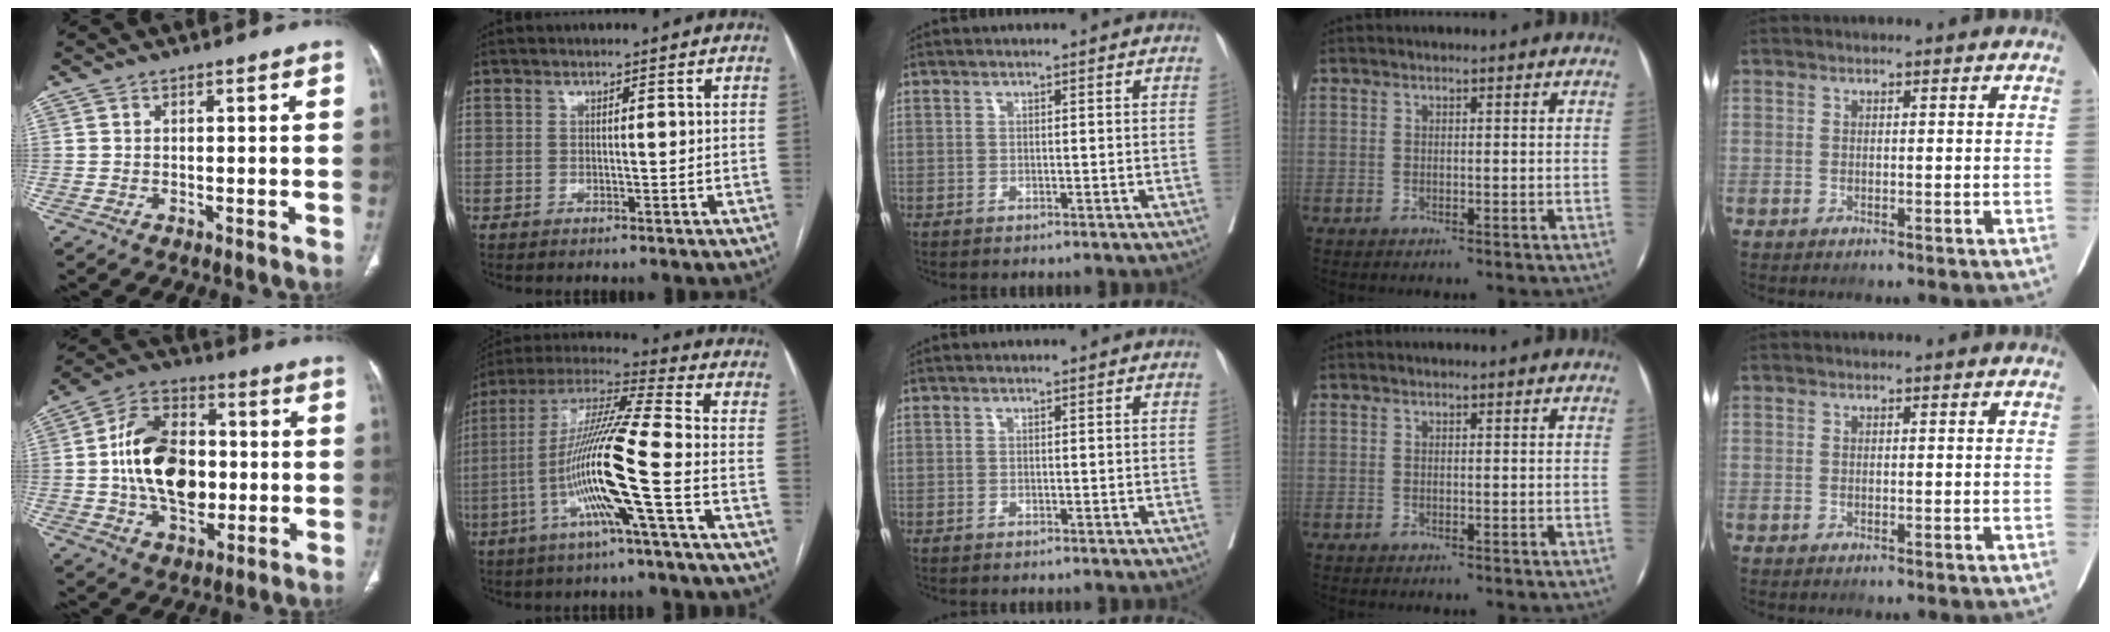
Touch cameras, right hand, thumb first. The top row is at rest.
{"thumb": {"total": 17.4, "force": [-0.4, 11.5, 13.1], "torque": [-0.204, 0.022, -0.006]}, "index": {"total": 15.3, "force": [-4.6, -1.2, 14.6], "torque": [-0.287, 0.000, -0.097]}}